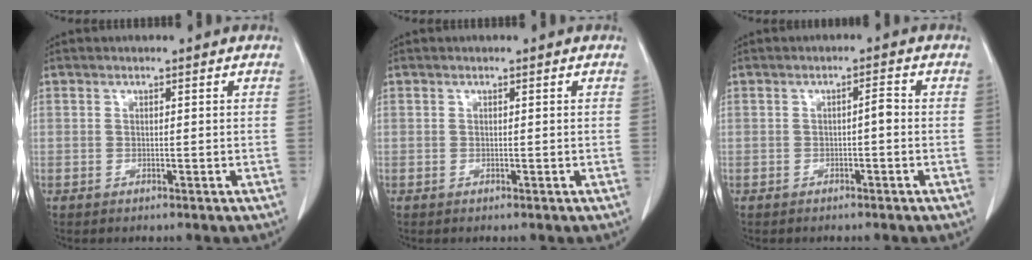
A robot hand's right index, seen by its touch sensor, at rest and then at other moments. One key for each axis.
{"total": 0.0}
{"total": 1.6, "fx": -0.3, "fy": 0.3, "fz": 1.5, "tx": -0.021, "ty": 0.004, "tz": -0.006}